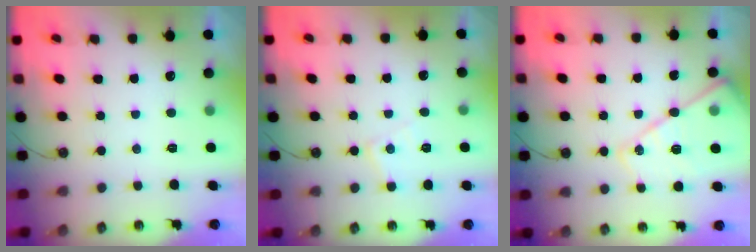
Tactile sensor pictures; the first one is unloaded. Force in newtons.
{"total": 6.4, "press": 6.4, "slide": 0.5}
{"total": 16.0, "press": 16.0, "slide": 1.2}